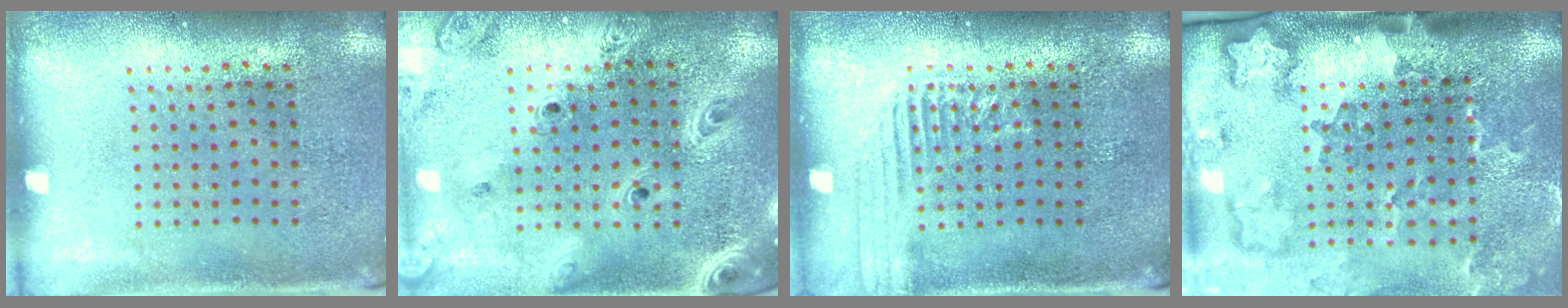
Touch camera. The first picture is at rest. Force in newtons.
{"total": 3.0, "press": 2.5, "slide": 1.6}
{"total": 1.7, "press": 1.6, "slide": 0.2}
{"total": 3.4, "press": 2.4, "slide": 2.5}